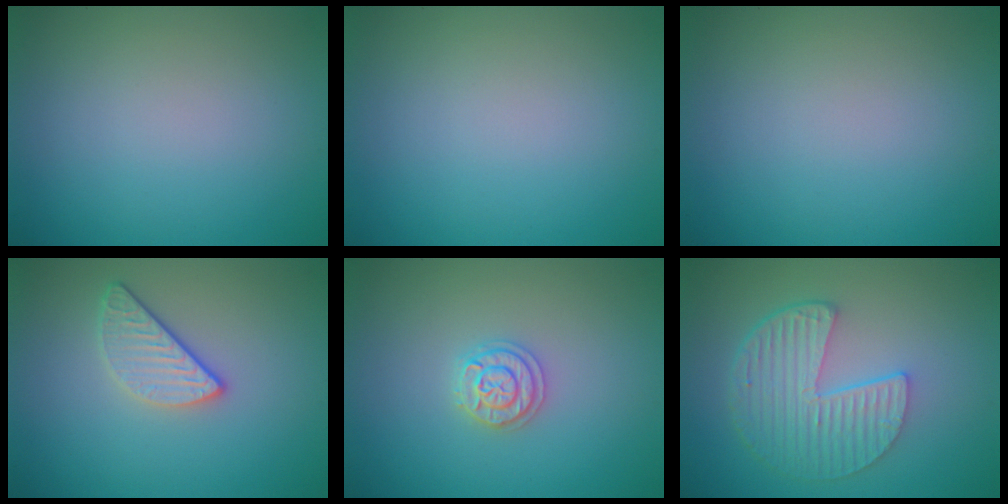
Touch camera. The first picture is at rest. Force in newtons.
{"total": 0.0}
{"total": 0.0}
{"total": 2.7, "press": 2.3, "slide": 1.3}
{"total": 2.0, "press": 2.0, "slide": 0.3}
{"total": 5.8, "press": 4.2, "slide": 4.0}